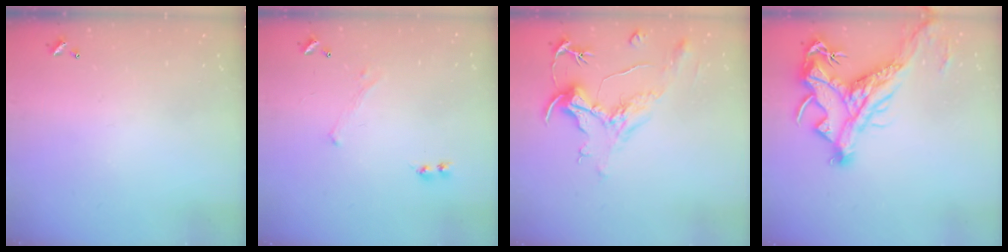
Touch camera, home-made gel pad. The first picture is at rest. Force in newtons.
{"total": 0.0}
{"total": 2.2, "press": 1.7, "slide": 1.3}
{"total": 9.6, "press": 9.4, "slide": 2.0}